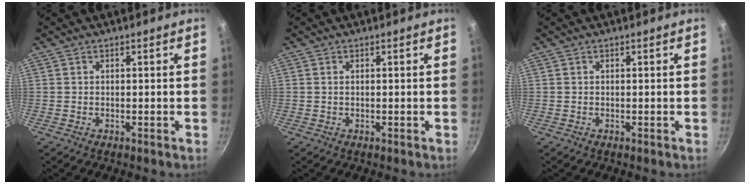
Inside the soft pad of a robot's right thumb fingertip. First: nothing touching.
{"total": 0.5, "force": [0.1, 0.3, 0.4], "torque": [-0.008, 0.001, 0.001]}
{"total": 0.0}